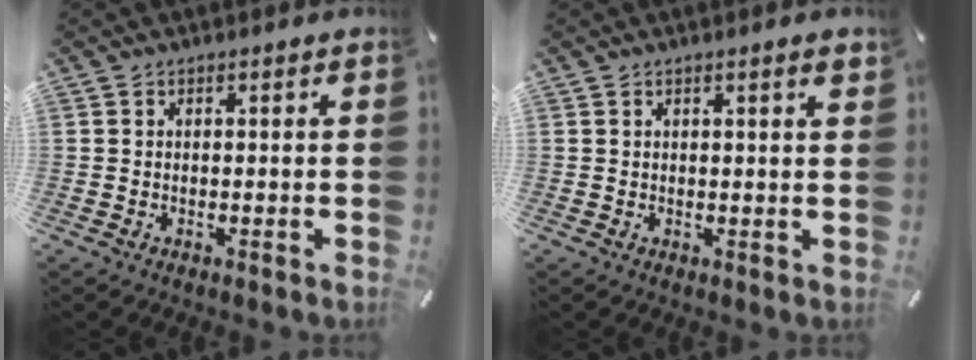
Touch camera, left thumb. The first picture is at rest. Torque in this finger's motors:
{"motor_torque": [0.42, -0.21, 0.37, -0.38, 0.00]}